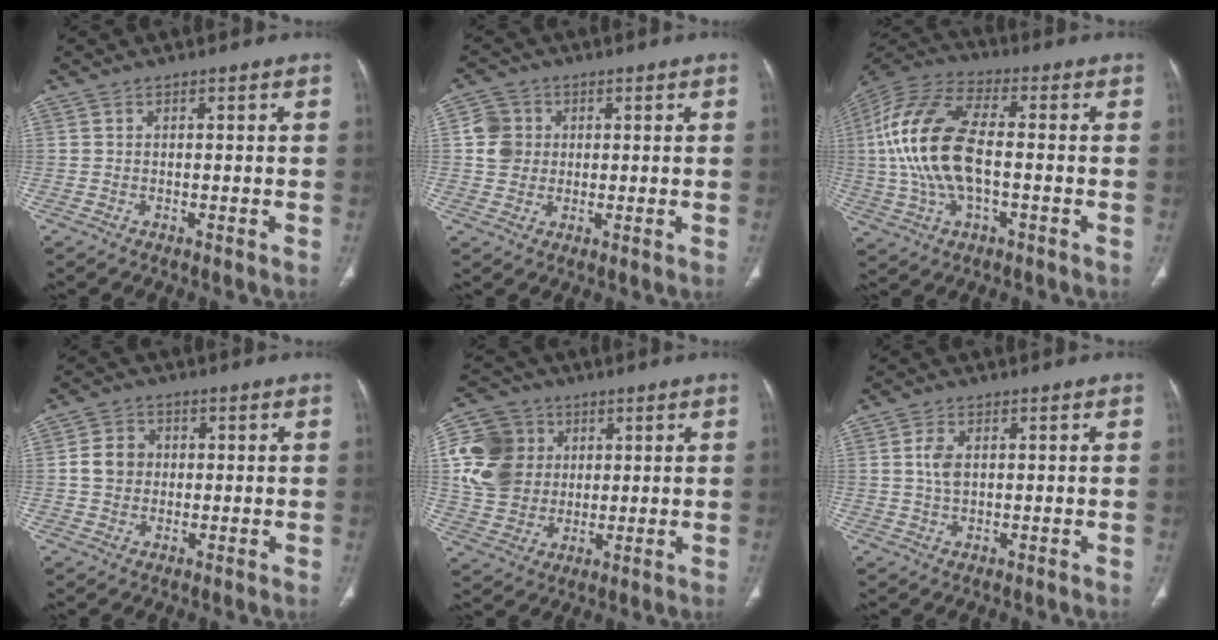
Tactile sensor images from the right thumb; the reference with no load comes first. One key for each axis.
{"total": 6.0, "fx": 0.8, "fy": 5.5, "fz": 2.2, "tx": -0.023, "ty": 0.005, "tz": 0.009}
{"total": 18.1, "fx": -0.5, "fy": 9.0, "fz": 15.7, "tx": -0.336, "ty": 0.024, "tz": -0.011}
{"total": 5.3, "fx": 0.3, "fy": 4.6, "fz": 2.4, "tx": -0.029, "ty": 0.009, "tz": 0.000}
{"total": 15.0, "fx": 2.8, "fy": 12.9, "fz": 7.3, "tx": -0.131, "ty": 0.006, "tz": 0.055}
{"total": 3.9, "fx": 0.7, "fy": 2.4, "fz": 3.0, "tx": -0.062, "ty": -0.001, "tz": 0.013}